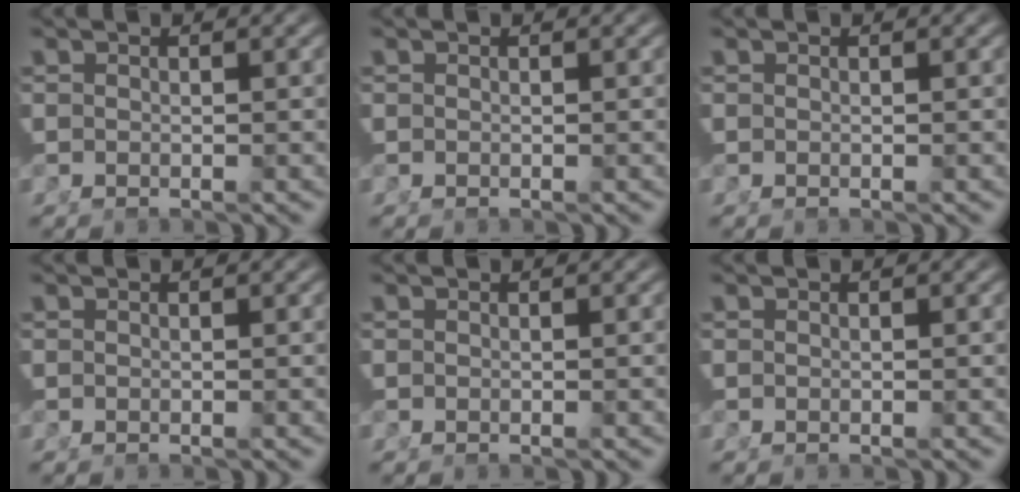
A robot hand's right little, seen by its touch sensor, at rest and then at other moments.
{"total": 0.0}
{"total": 0.0}
{"total": 0.0}
{"total": 0.0}
{"total": 0.0}